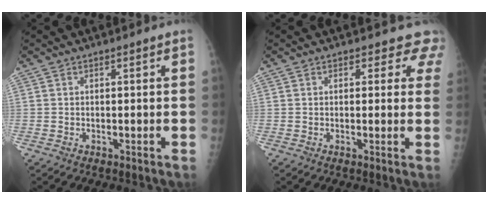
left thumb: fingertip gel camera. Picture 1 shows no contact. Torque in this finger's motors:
{"motor_torque": [0.10, 0.21, -0.07, -0.18, 0.02]}